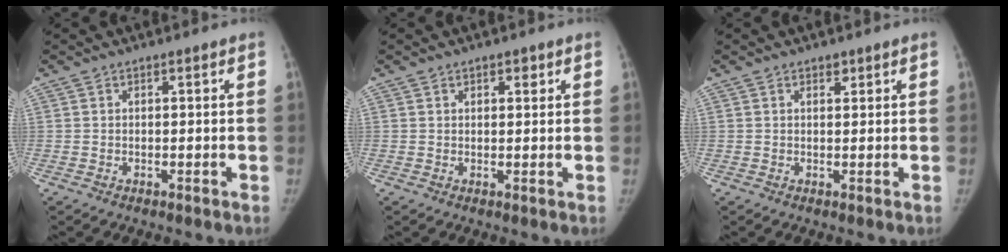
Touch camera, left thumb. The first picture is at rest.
{"total": 1.6, "force": [1.0, 1.0, 0.9], "torque": [0.000, -0.004, 0.012]}
{"total": 1.1, "force": [0.8, 0.6, 0.5], "torque": [-0.001, -0.005, 0.010]}